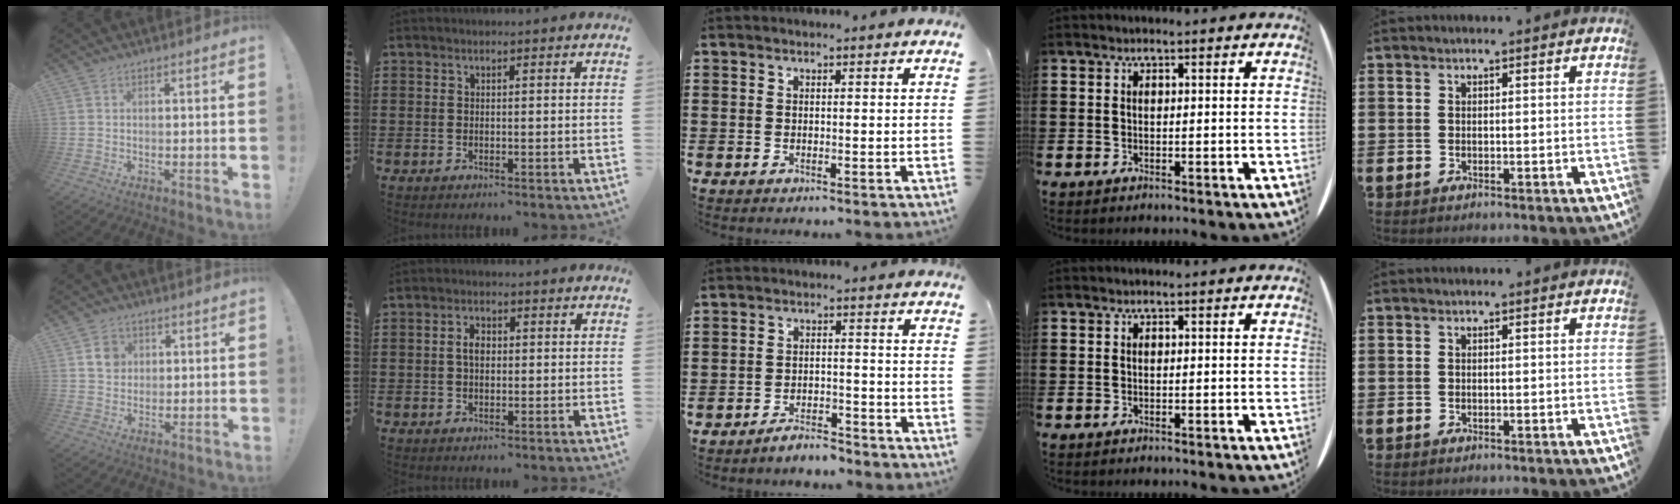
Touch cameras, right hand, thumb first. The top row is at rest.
{"thumb": {"total": 5.5, "force": [1.9, 5.0, 1.5], "torque": [-0.002, -0.008, 0.033]}, "index": {"total": 2.7, "force": [0.2, 1.5, 2.2], "torque": [-0.043, 0.008, 0.001]}, "middle": {"total": 3.6, "force": [-3.6, 0.5, 0.4], "torque": [-0.009, 0.006, -0.072]}}